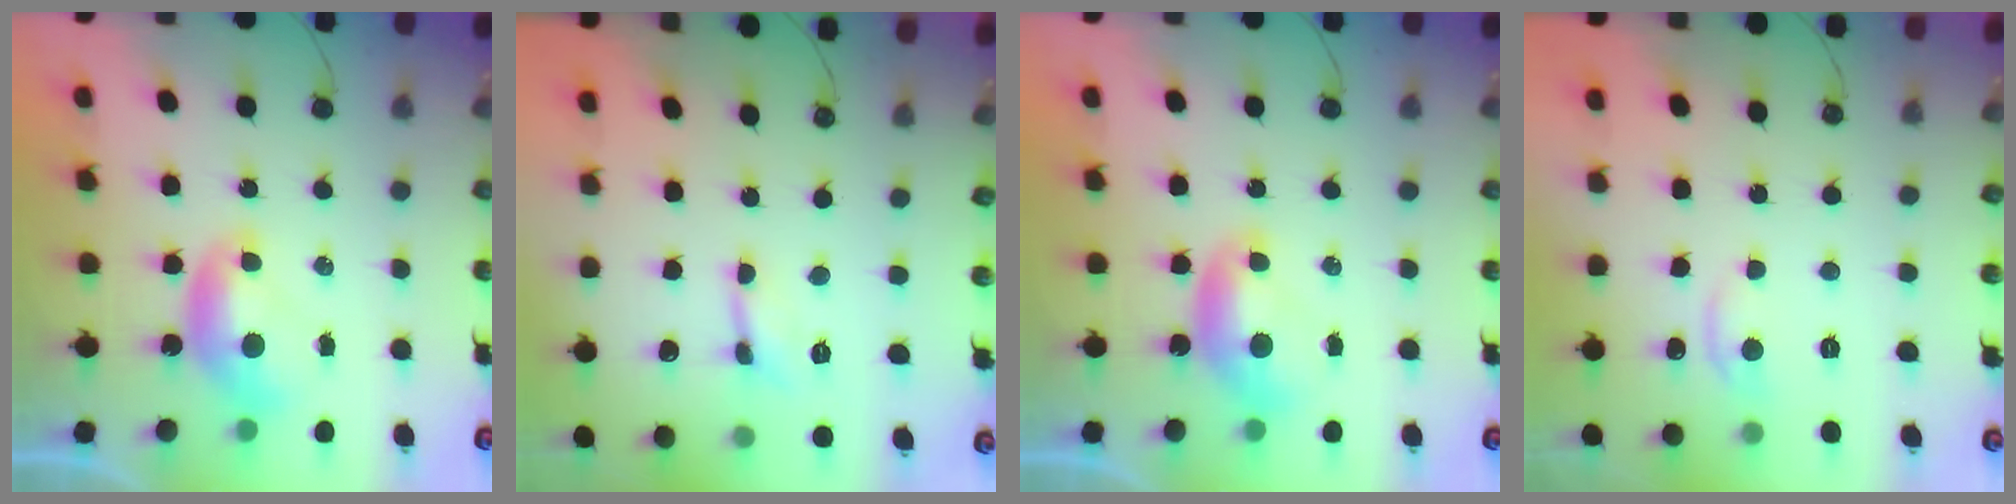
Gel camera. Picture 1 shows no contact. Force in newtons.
{"total": 0.0}
{"total": 0.0}
{"total": 1.6, "press": 1.3, "slide": 0.9}